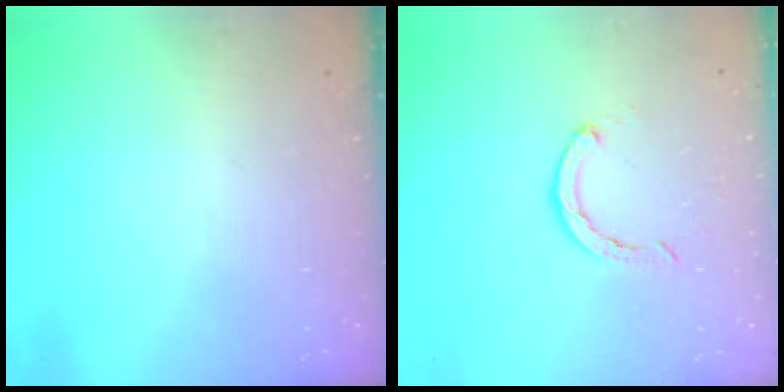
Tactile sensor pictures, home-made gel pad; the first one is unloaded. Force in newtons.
{"total": 2.3, "press": 2.3, "slide": 0.3}